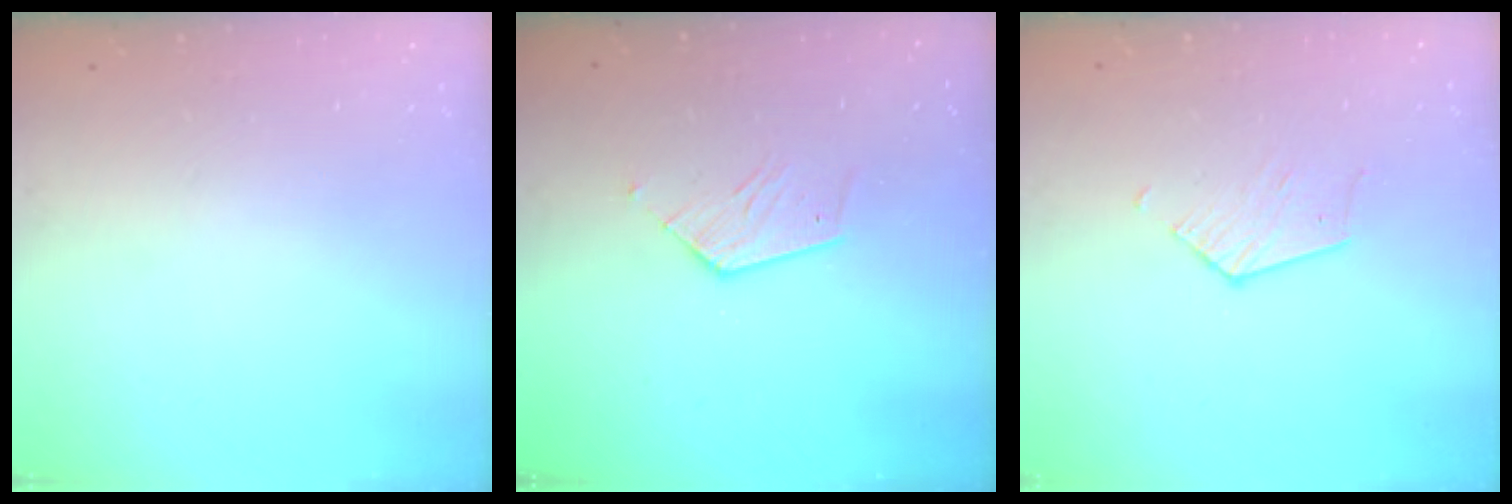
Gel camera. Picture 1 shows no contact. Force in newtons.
{"total": 7.2, "press": 7.2, "slide": 0.3}
{"total": 4.3, "press": 4.3, "slide": 0.5}